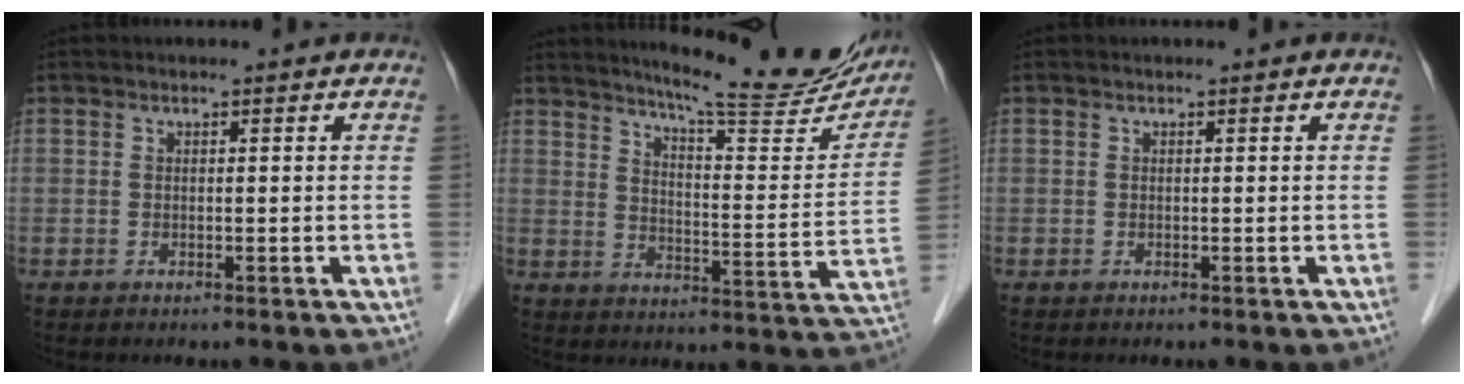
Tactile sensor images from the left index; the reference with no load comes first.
{"total": 21.1, "force": [18.6, 2.2, 9.8], "torque": [-0.133, -0.053, 0.233]}
{"total": 0.0}